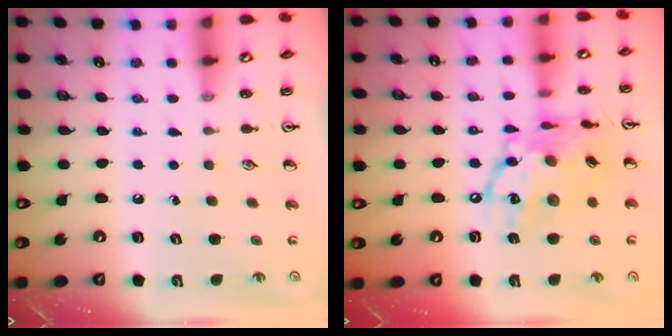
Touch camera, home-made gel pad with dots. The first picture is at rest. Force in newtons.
{"total": 16.4, "press": 16.4, "slide": 1.2}